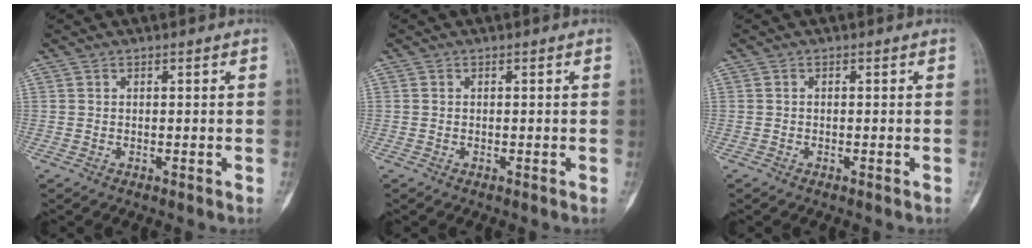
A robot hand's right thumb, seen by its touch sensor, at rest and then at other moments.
{"total": 0.0}
{"total": 0.0}